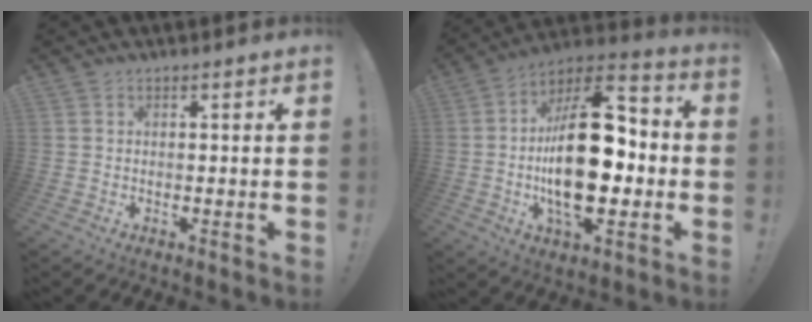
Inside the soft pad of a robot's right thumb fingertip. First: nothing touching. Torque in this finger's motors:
{"motor_torque": [1.59, 3.07, 2.64, -0.13, 0.86]}